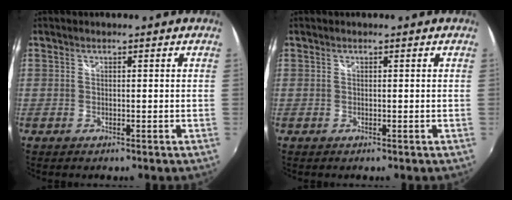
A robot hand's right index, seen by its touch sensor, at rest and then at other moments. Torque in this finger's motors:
{"motor_torque": [0.00, 0.00, 0.00, 0.00]}